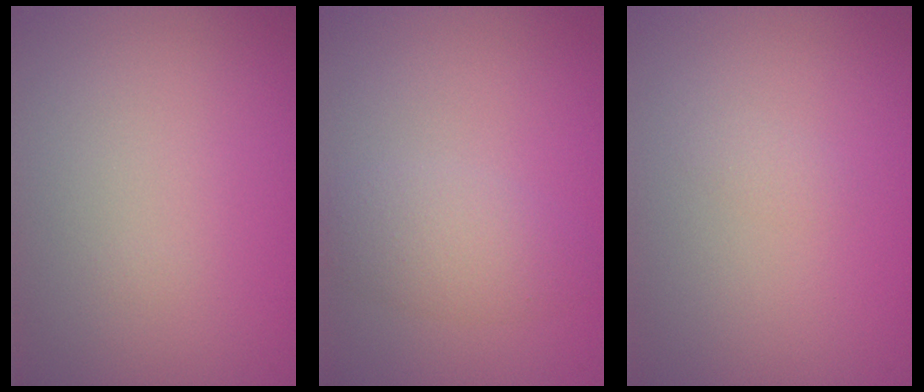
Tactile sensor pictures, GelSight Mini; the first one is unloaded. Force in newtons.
{"total": 2.7, "press": 2.7, "slide": 0.1}
{"total": 0.6, "press": 0.6, "slide": 0.0}